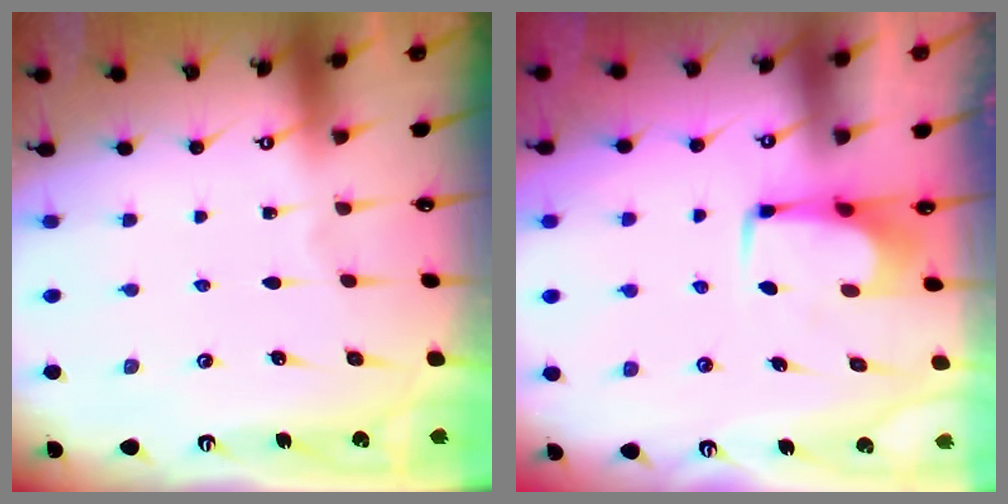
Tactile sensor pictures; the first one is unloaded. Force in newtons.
{"total": 1.8, "press": 1.6, "slide": 0.6}